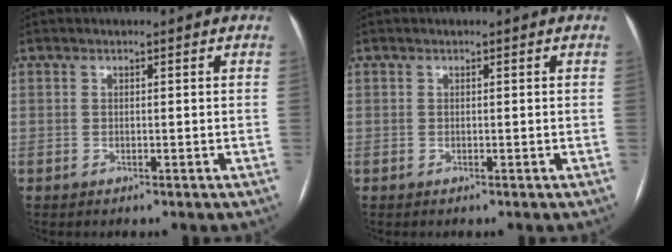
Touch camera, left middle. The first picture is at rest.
{"total": 0.0}